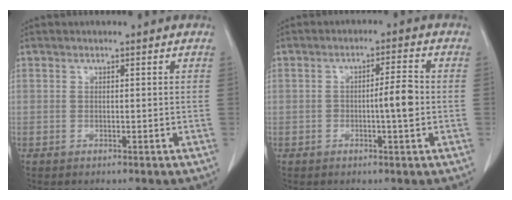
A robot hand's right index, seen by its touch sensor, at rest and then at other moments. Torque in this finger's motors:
{"motor_torque": [0.14, 0.09, 0.20, 0.05]}